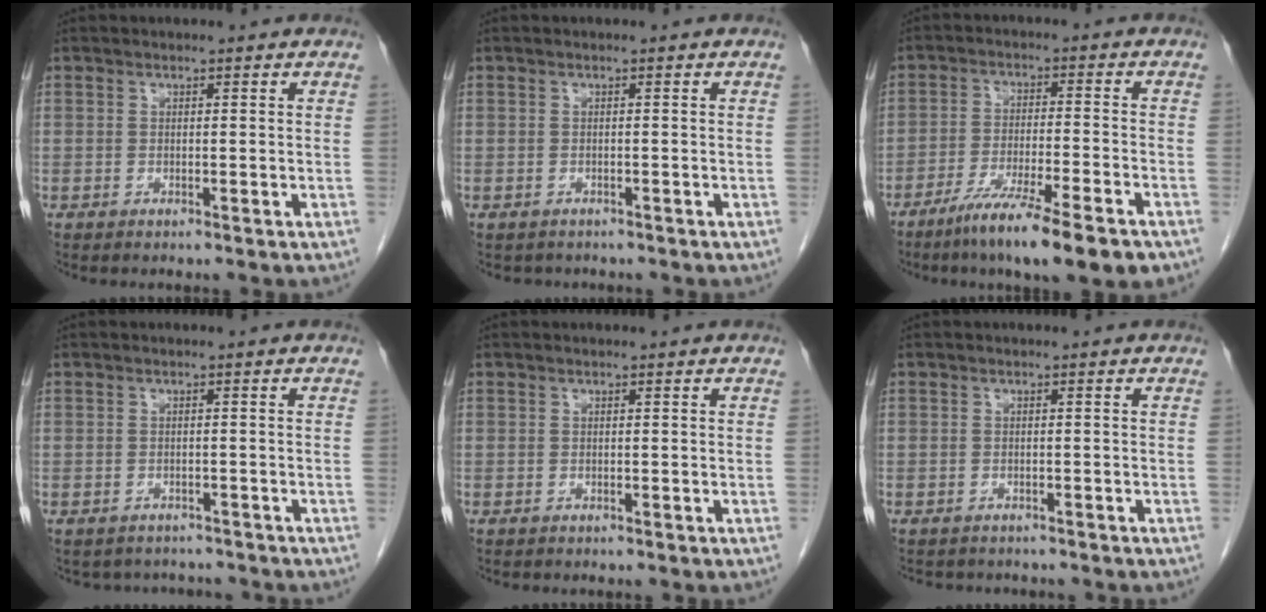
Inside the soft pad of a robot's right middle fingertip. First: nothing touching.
{"total": 1.9, "force": [-1.6, 1.0, 0.1], "torque": [-0.009, 0.000, -0.021]}
{"total": 13.1, "force": [-9.1, 0.7, 9.5], "torque": [-0.143, -0.031, -0.143]}
{"total": 4.4, "force": [-3.9, 1.9, -0.1], "torque": [0.003, 0.010, -0.048]}
{"total": 0.0}
{"total": 3.7, "force": [-3.2, 1.7, 0.3], "torque": [-0.009, 0.000, -0.044]}